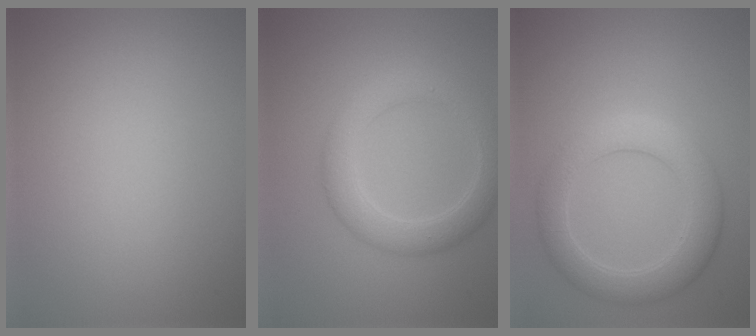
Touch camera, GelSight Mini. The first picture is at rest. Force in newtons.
{"total": 4.3, "press": 4.3, "slide": 0.1}
{"total": 5.0, "press": 5.0, "slide": 0.2}